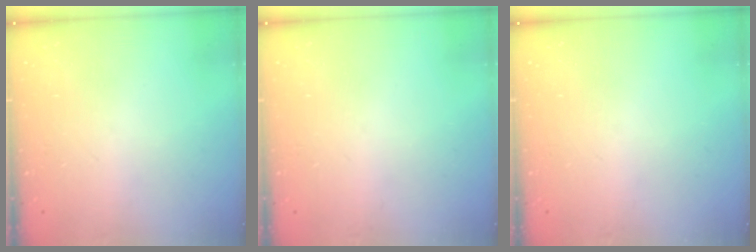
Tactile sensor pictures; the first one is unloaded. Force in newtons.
{"total": 0.0}
{"total": 0.0}